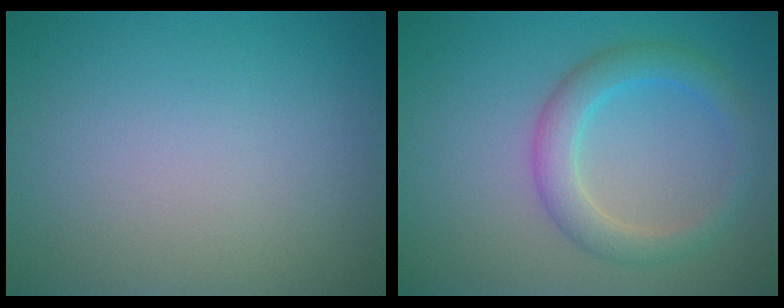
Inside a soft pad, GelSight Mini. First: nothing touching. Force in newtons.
{"total": 3.5, "press": 3.5, "slide": 0.1}